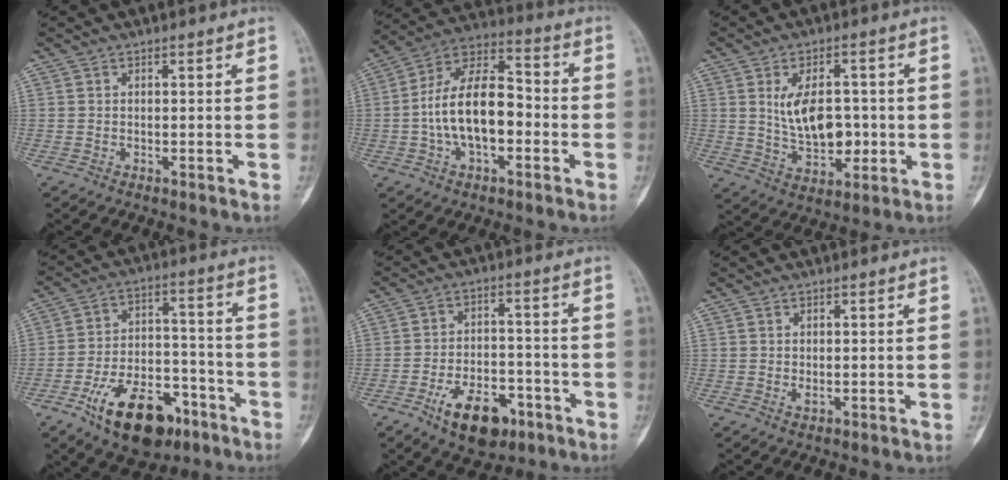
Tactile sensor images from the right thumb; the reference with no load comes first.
{"total": 16.3, "force": [-2.5, 8.9, 13.4], "torque": [-0.230, 0.043, -0.050]}
{"total": 10.9, "force": [0.7, 6.6, 8.6], "torque": [-0.122, -0.002, 0.026]}
{"total": 17.8, "force": [-10.0, 9.4, 11.3], "torque": [-0.161, 0.070, -0.156]}
{"total": 12.1, "force": [-6.4, 6.7, 7.8], "torque": [-0.103, 0.034, -0.098]}
{"total": 1.1, "force": [0.1, 0.7, 0.8], "torque": [-0.014, -0.003, 0.004]}